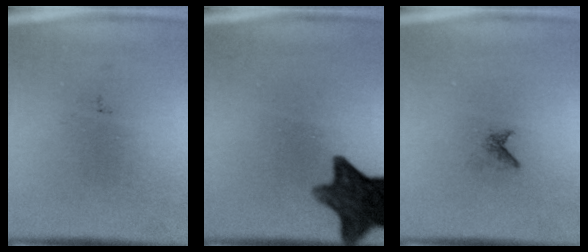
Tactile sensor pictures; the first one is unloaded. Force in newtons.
{"total": 11.9}
{"total": 0.6}